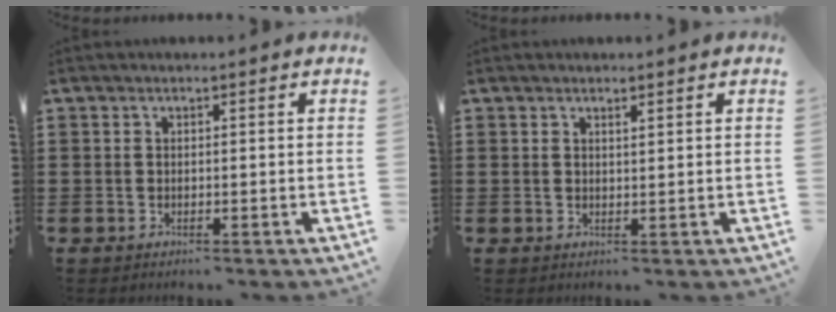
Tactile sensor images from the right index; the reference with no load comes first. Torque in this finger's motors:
{"motor_torque": [-0.19, 0.18, 0.05, -0.01]}